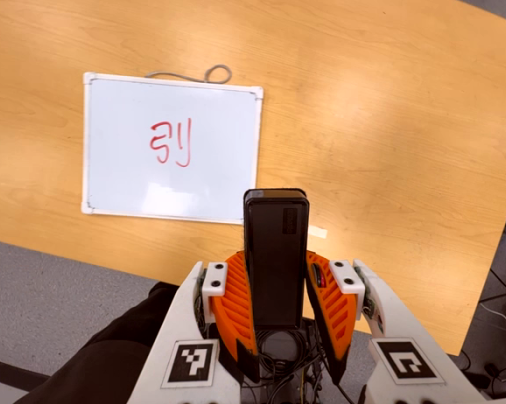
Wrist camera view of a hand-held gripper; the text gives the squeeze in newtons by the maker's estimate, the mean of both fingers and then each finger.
{"total": 5.1, "left": 3.9, "right": 6.3}